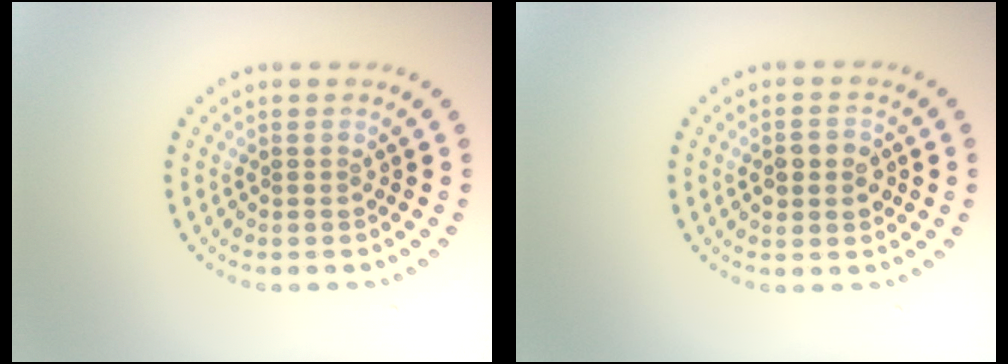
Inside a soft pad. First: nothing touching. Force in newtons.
{"total": 2.3, "press": 2.3, "slide": 0.0}